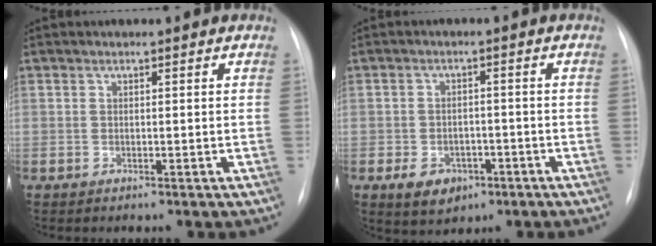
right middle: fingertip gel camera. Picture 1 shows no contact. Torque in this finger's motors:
{"motor_torque": [0.70, -0.67, 0.22, 0.04]}